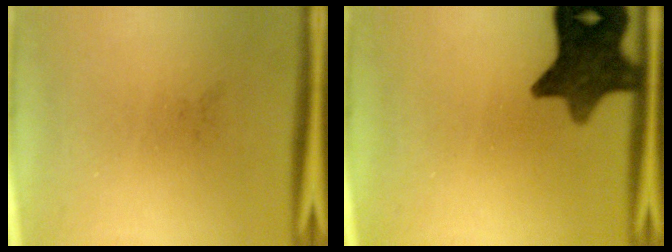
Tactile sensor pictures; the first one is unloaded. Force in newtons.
{"total": 11.2}